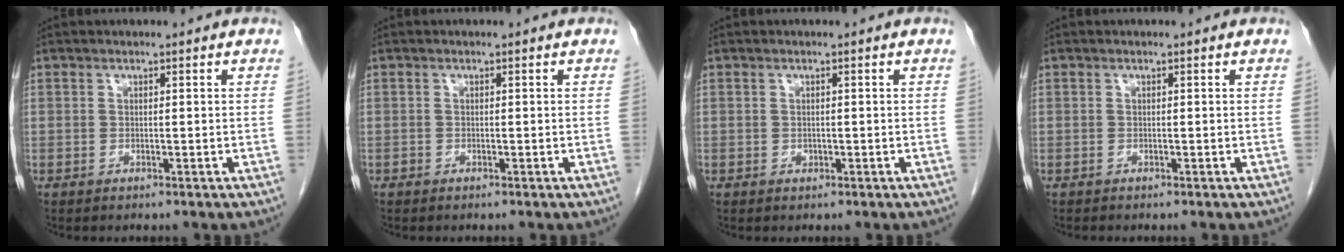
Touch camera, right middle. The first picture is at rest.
{"total": 0.0}
{"total": 0.5, "force": [-0.1, 0.5, 0.2], "torque": [-0.004, 0.002, -0.003]}
{"total": 0.0}